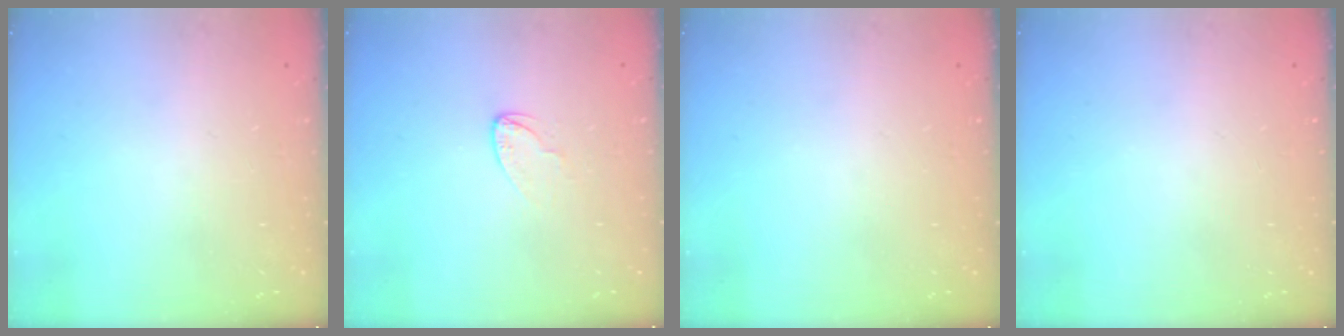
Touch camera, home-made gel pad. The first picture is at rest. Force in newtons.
{"total": 4.0, "press": 4.0, "slide": 0.3}
{"total": 0.0}
{"total": 0.0}